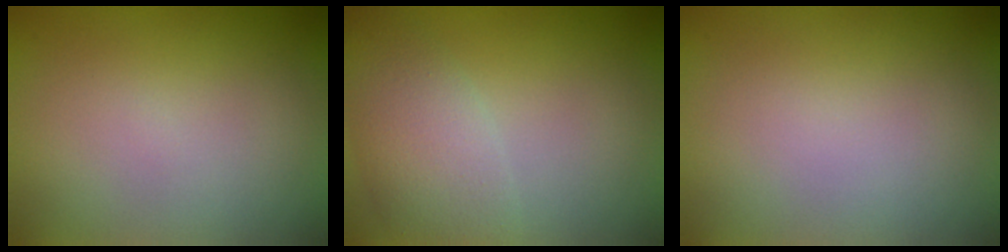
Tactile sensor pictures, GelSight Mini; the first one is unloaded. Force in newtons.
{"total": 5.1, "press": 5.1, "slide": 0.3}
{"total": 0.0}